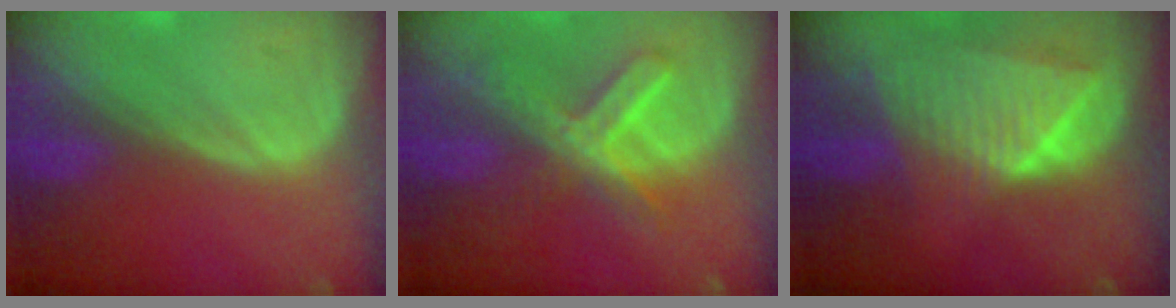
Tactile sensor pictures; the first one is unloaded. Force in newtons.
{"total": 7.3, "press": 6.3, "slide": 3.7}
{"total": 8.9, "press": 7.8, "slide": 4.2}